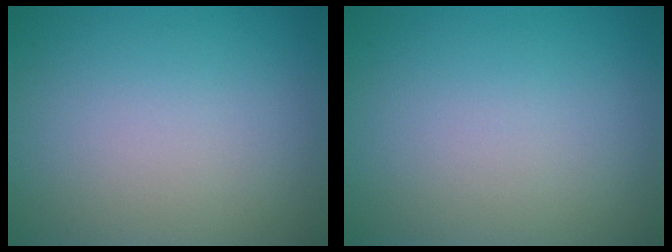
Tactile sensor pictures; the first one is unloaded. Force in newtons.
{"total": 0.0}